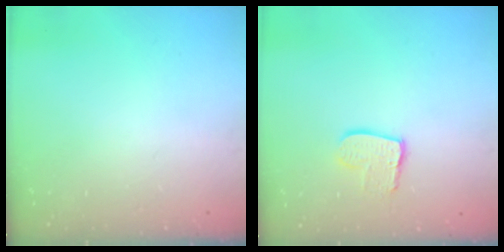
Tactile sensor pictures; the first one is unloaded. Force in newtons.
{"total": 9.9, "press": 9.9, "slide": 0.8}